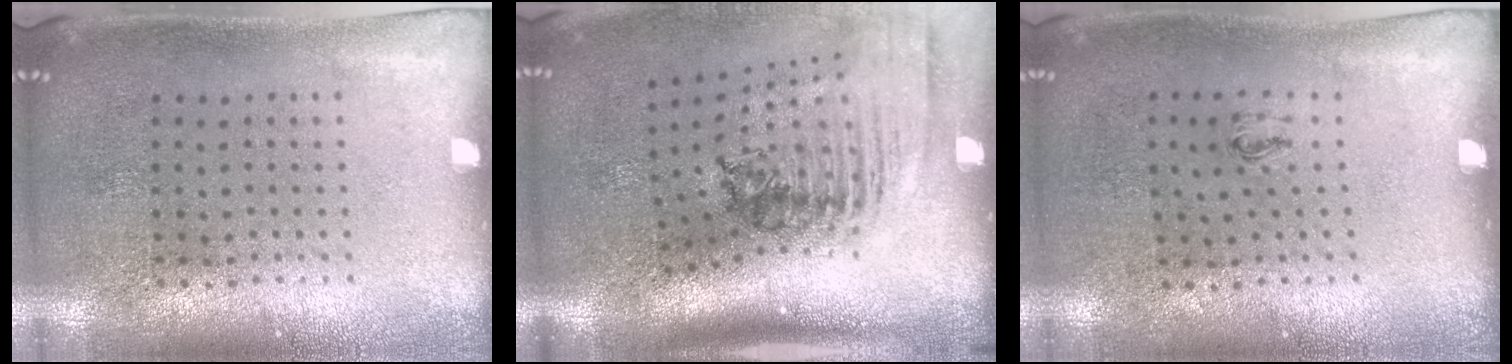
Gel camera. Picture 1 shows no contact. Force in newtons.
{"total": 2.5, "press": 1.8, "slide": 1.7}
{"total": 0.6, "press": 0.2, "slide": 0.5}